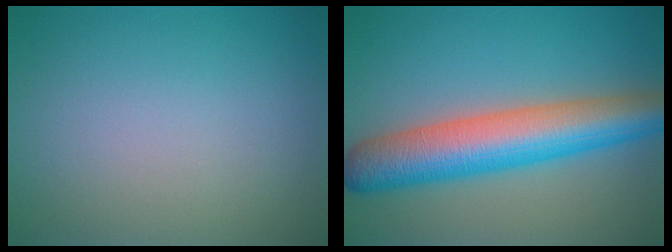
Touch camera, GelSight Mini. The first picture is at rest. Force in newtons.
{"total": 8.9, "press": 8.9, "slide": 0.3}